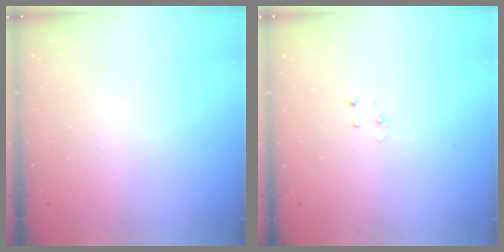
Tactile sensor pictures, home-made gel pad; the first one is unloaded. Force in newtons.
{"total": 2.3, "press": 2.3, "slide": 0.2}